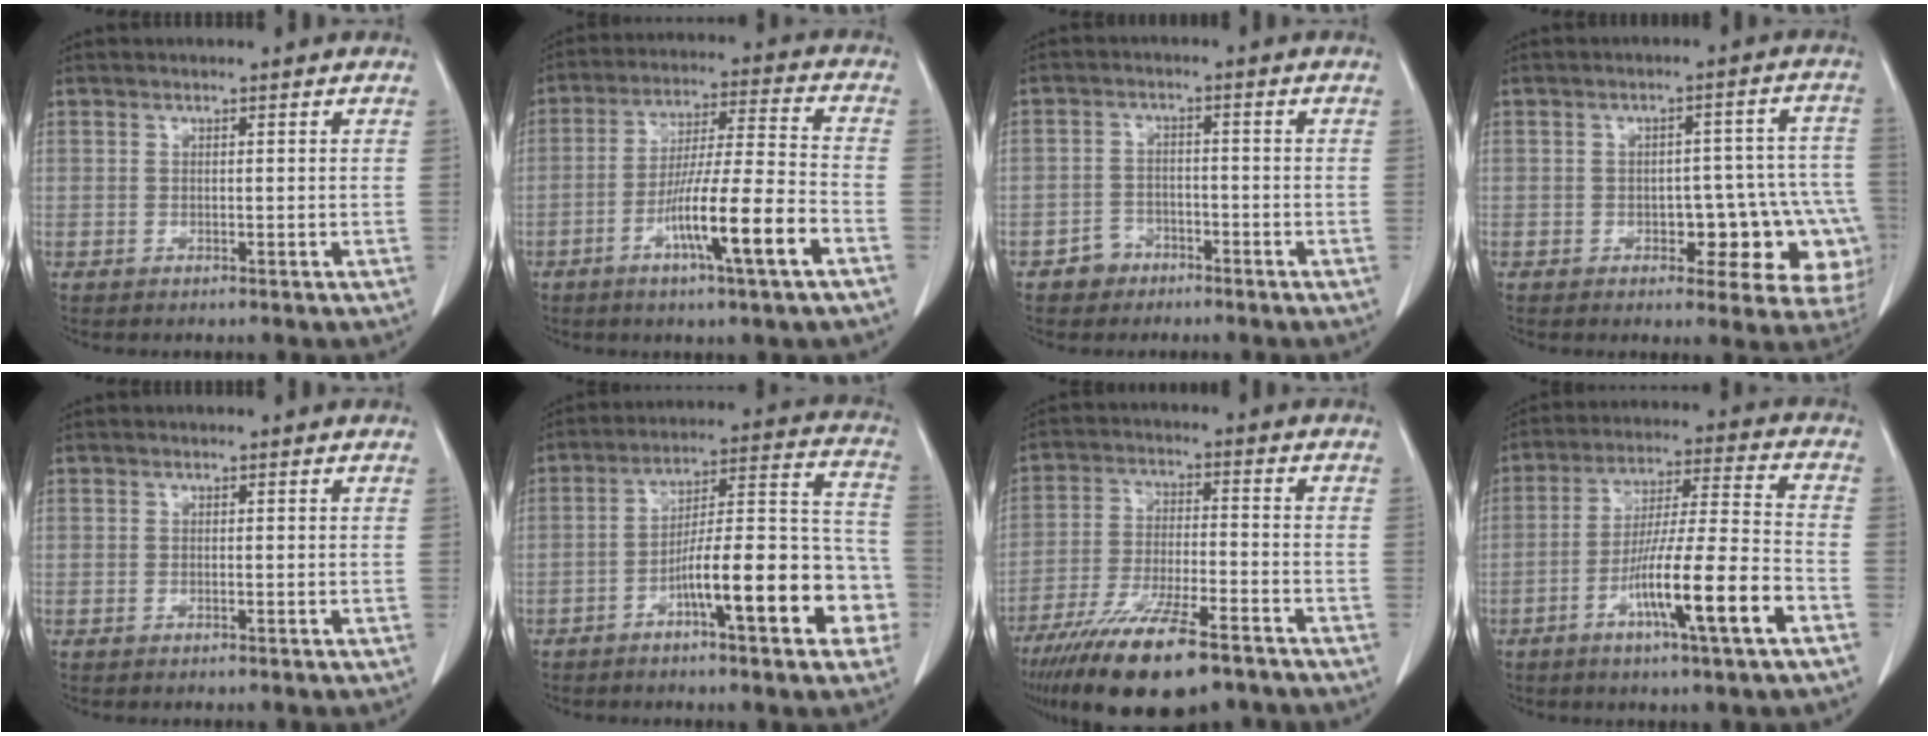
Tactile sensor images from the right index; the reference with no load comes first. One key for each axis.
{"total": 13.0, "fx": -5.7, "fy": -0.2, "fz": 11.7, "tx": -0.206, "ty": -0.003, "tz": -0.100}
{"total": 3.5, "fx": -2.3, "fy": 2.6, "fz": 0.4, "tx": -0.008, "ty": 0.011, "tz": -0.039}
{"total": 12.1, "fx": -4.2, "fy": 6.1, "fz": 9.6, "tx": -0.060, "ty": 0.035, "tz": -0.045}
{"total": 0.0}
{"total": 16.2, "fx": -6.5, "fy": 3.2, "fz": 14.5, "tx": -0.201, "ty": 0.034, "tz": -0.095}
{"total": 16.7, "fx": -12.0, "fy": 3.3, "fz": 11.1, "tx": -0.201, "ty": -0.036, "tz": -0.205}
{"total": 14.0, "fx": -6.1, "fy": -0.1, "fz": 12.5, "tx": -0.221, "ty": -0.005, "tz": -0.106}